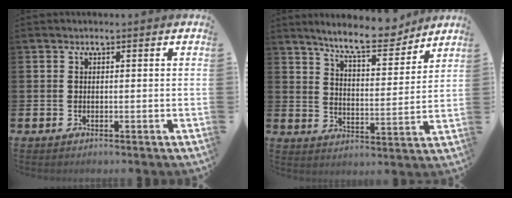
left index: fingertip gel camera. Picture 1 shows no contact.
{"total": 9.2, "force": [8.4, 1.5, 3.3], "torque": [-0.080, -0.048, 0.148]}